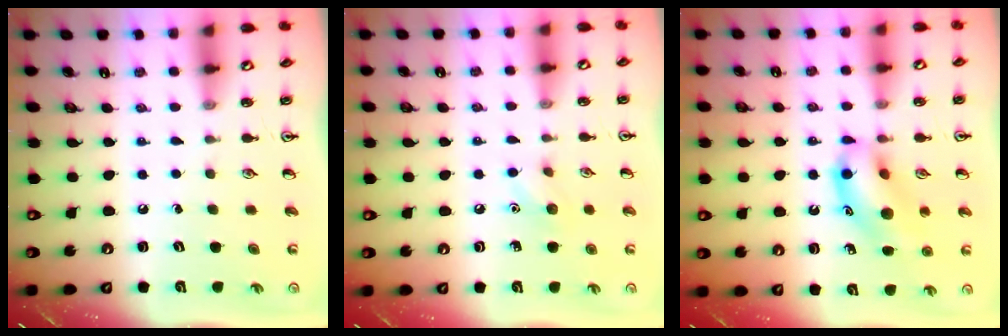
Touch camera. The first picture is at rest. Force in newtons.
{"total": 6.2, "press": 6.0, "slide": 1.5}
{"total": 13.6, "press": 13.3, "slide": 2.4}